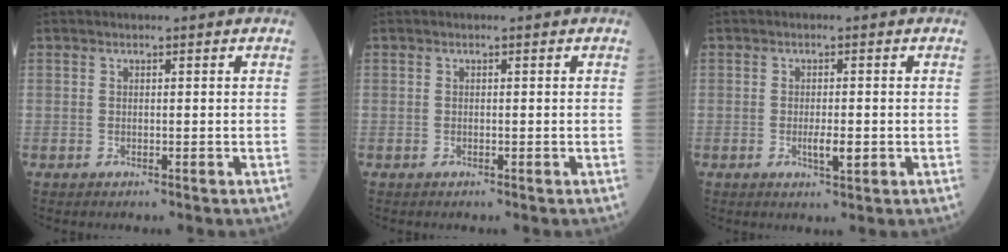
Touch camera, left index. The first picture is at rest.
{"total": 0.0}
{"total": 2.8, "force": [-0.7, 0.7, 2.6], "torque": [-0.050, -0.002, -0.008]}